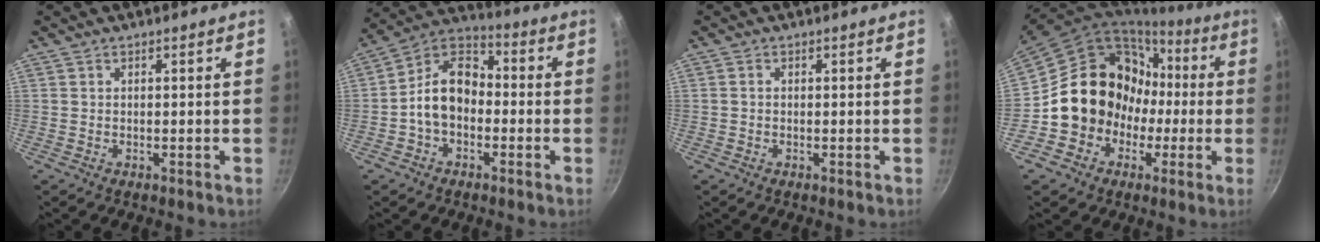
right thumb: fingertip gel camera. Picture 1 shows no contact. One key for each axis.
{"total": 11.5, "fx": -2.0, "fy": 8.1, "fz": 7.8, "tx": -0.103, "ty": 0.045, "tz": -0.058}
{"total": 0.5, "fx": -0.1, "fy": 0.4, "fz": 0.2, "tx": -0.004, "ty": 0.003, "tz": -0.002}
{"total": 17.0, "fx": -2.1, "fy": 15.3, "fz": 7.0, "tx": -0.084, "ty": 0.061, "tz": -0.025}